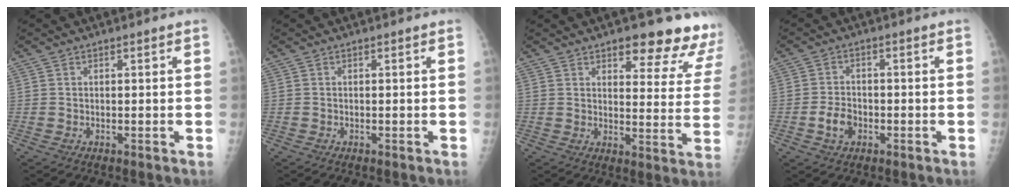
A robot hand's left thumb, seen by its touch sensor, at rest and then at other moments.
{"total": 0.0}
{"total": 15.5, "force": [11.8, 5.2, 8.6], "torque": [-0.059, -0.070, 0.132]}
{"total": 4.2, "force": [-1.6, 3.1, 2.4], "torque": [-0.033, 0.012, -0.029]}